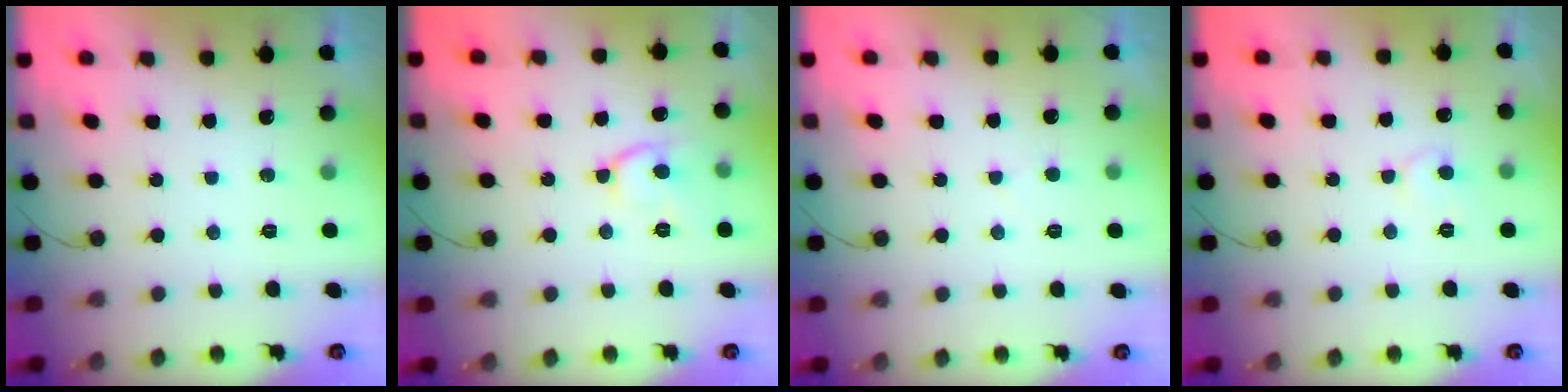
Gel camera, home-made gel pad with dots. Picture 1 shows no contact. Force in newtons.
{"total": 10.3, "press": 10.3, "slide": 0.9}
{"total": 2.3, "press": 2.3, "slide": 0.3}
{"total": 5.5, "press": 5.5, "slide": 0.3}